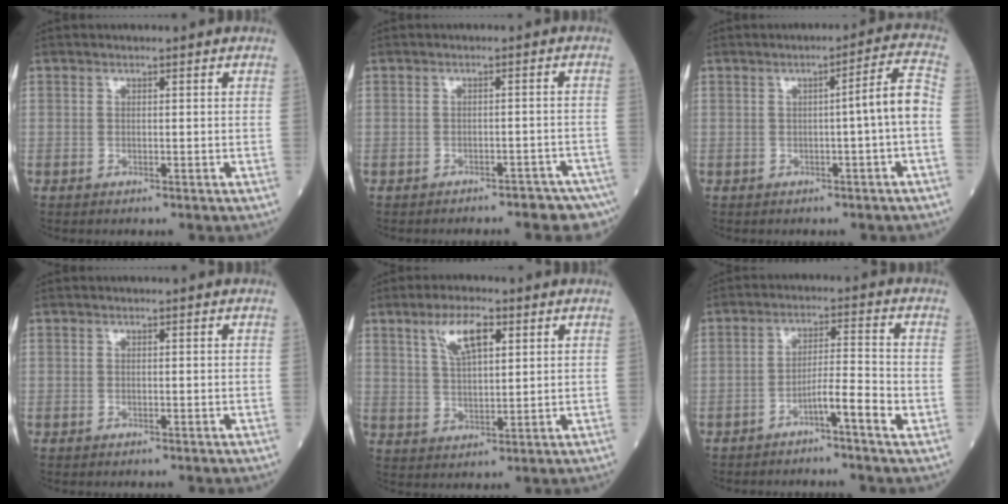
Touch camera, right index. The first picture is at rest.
{"total": 10.2, "force": [-9.2, 2.9, 3.3], "torque": [-0.033, 0.007, -0.090]}
{"total": 4.9, "force": [-0.8, -0.8, 4.7], "torque": [-0.067, 0.011, -0.010]}
{"total": 0.0}
{"total": 7.2, "force": [3.7, 2.2, 5.8], "torque": [-0.114, 0.008, 0.072]}
{"total": 4.6, "force": [-2.7, -0.6, 3.7], "torque": [-0.057, 0.008, -0.049]}